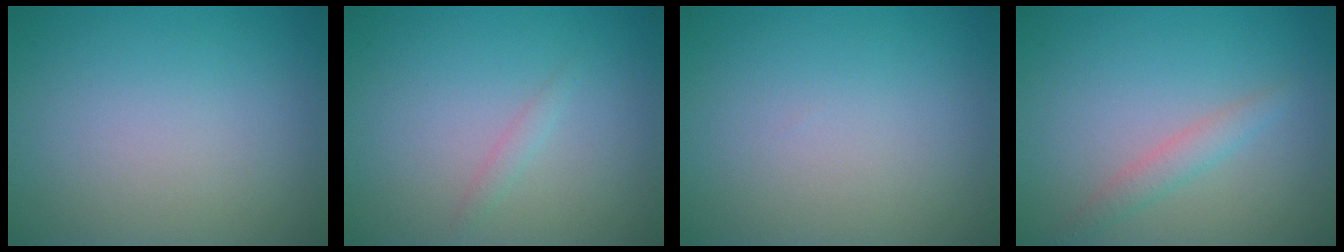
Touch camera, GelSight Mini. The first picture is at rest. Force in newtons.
{"total": 0.8, "press": 0.8, "slide": 0.0}
{"total": 0.0}
{"total": 1.6, "press": 1.6, "slide": 0.1}